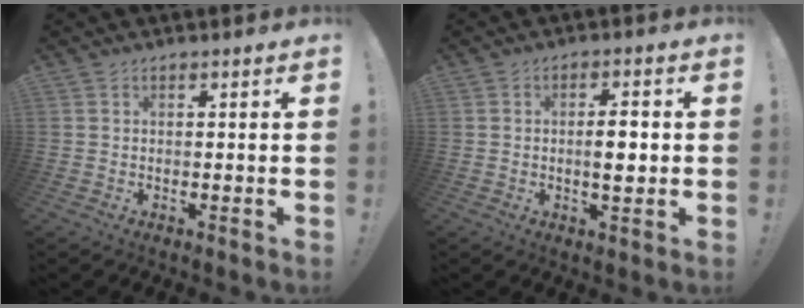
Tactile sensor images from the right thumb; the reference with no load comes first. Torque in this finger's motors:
{"motor_torque": [0.89, 1.10, 0.52, -0.34, 0.00]}